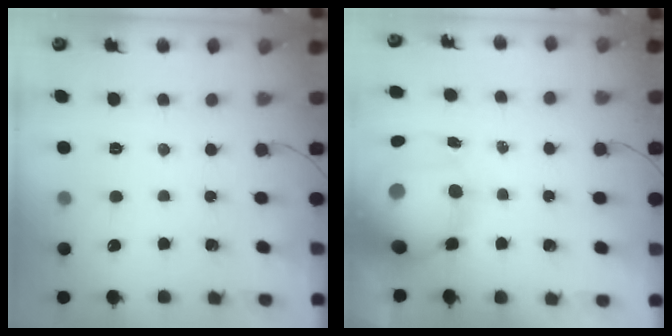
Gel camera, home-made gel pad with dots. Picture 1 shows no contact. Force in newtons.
{"total": 18.0, "press": 16.0, "slide": 8.2}